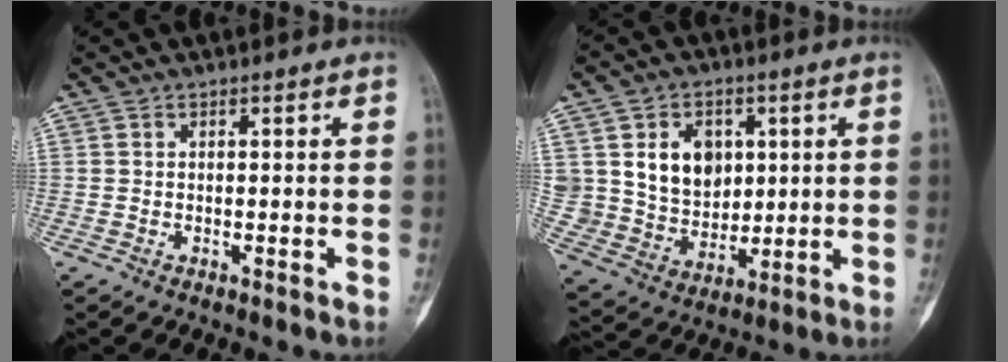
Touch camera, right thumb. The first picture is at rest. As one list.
[{"total": 13.0, "force": [3.6, 10.2, 7.1], "torque": [-0.076, -0.018, 0.079]}]